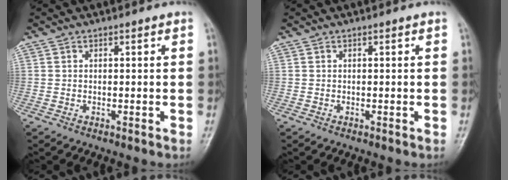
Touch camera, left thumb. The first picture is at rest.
{"total": 0.0}